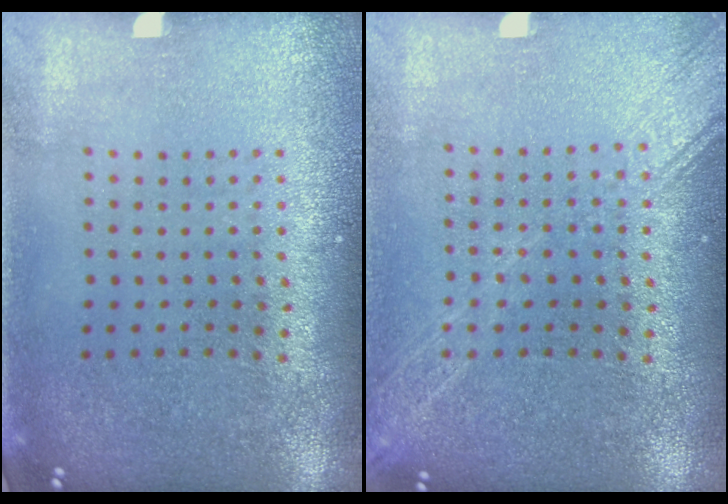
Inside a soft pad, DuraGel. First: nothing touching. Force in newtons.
{"total": 3.0, "press": 3.0, "slide": 0.5}